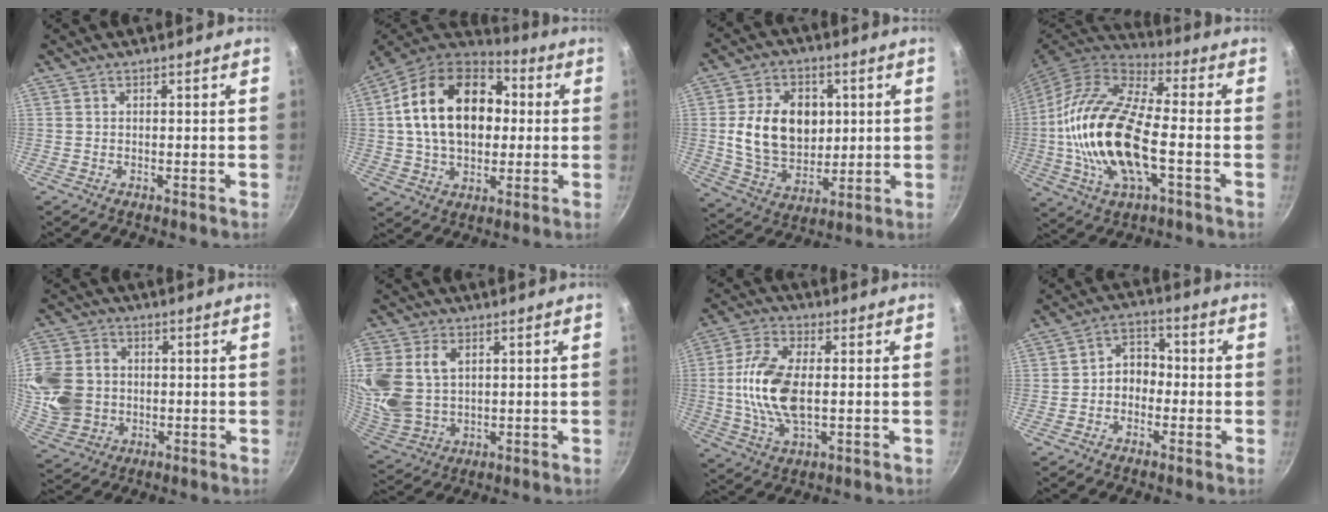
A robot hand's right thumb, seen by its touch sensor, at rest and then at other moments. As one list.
[{"total": 22.8, "force": [3.0, 15.6, 16.4], "torque": [-0.253, 0.030, 0.040]}, {"total": 16.0, "force": [2.1, 11.7, 10.7], "torque": [-0.156, -0.005, 0.042]}, {"total": 22.1, "force": [-2.8, 9.6, 19.7], "torque": [-0.380, 0.023, -0.065]}, {"total": 15.6, "force": [0.2, 13.1, 8.5], "torque": [-0.174, 0.006, 0.008]}, {"total": 16.3, "force": [4.0, 11.8, 10.5], "torque": [-0.239, -0.005, 0.089]}, {"total": 12.9, "force": [0.0, 6.7, 11.1], "torque": [-0.223, 0.011, -0.006]}, {"total": 6.0, "force": [-1.2, 4.7, 3.6], "torque": [-0.020, 0.028, -0.033]}]